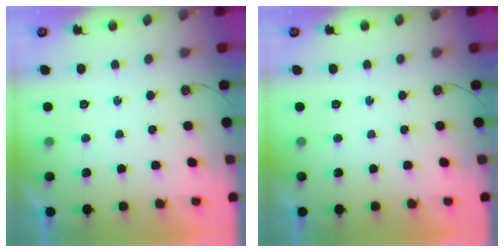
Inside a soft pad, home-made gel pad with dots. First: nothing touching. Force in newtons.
{"total": 0.0}